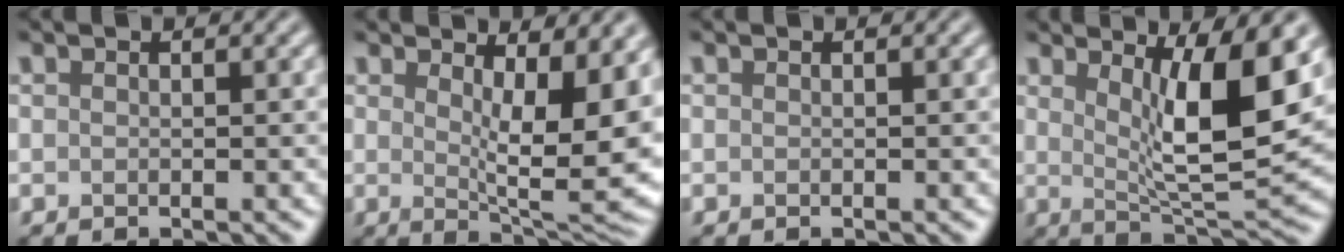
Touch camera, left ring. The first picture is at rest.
{"total": 10.2, "force": [2.4, 3.2, 9.3], "torque": [-0.116, -0.016, 0.040]}
{"total": 0.0}
{"total": 8.8, "force": [2.6, 2.0, 8.2], "torque": [-0.124, -0.016, 0.048]}